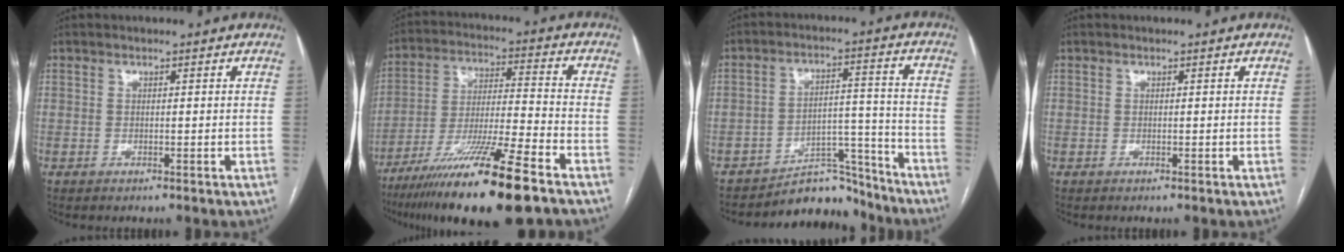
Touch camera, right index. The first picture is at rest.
{"total": 18.1, "force": [-12.1, 0.1, 13.4], "torque": [-0.238, -0.040, -0.213]}
{"total": 9.3, "force": [-8.8, 3.1, 0.1], "torque": [0.020, 0.062, -0.136]}
{"total": 0.0}